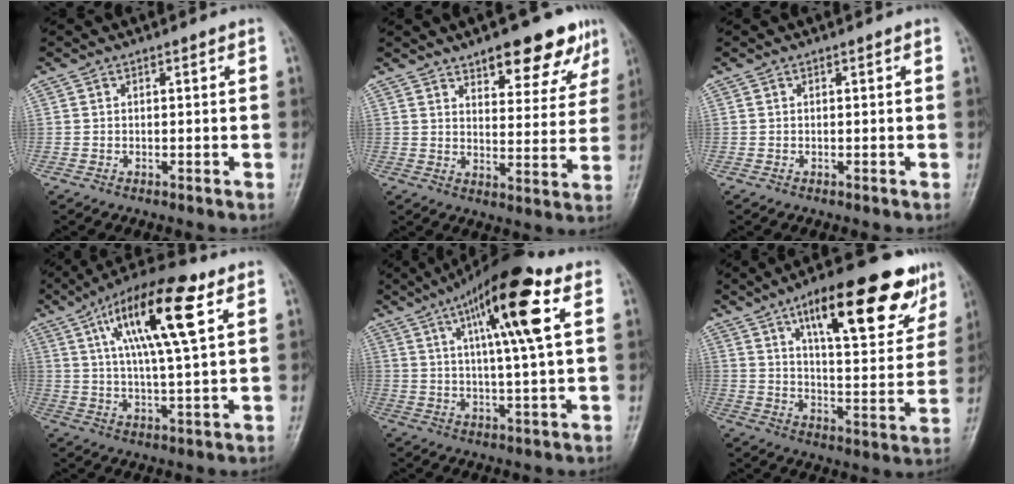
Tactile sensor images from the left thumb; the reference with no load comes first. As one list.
[{"total": 13.3, "force": [8.7, 5.2, 8.5], "torque": [-0.063, -0.045, 0.118]}, {"total": 0.0}, {"total": 17.1, "force": [7.0, 4.1, 15.1], "torque": [-0.261, -0.004, 0.114]}, {"total": 15.7, "force": [6.0, 2.6, 14.3], "torque": [-0.240, -0.001, 0.089]}, {"total": 22.5, "force": [12.8, 7.6, 17.0], "torque": [-0.206, -0.039, 0.193]}]